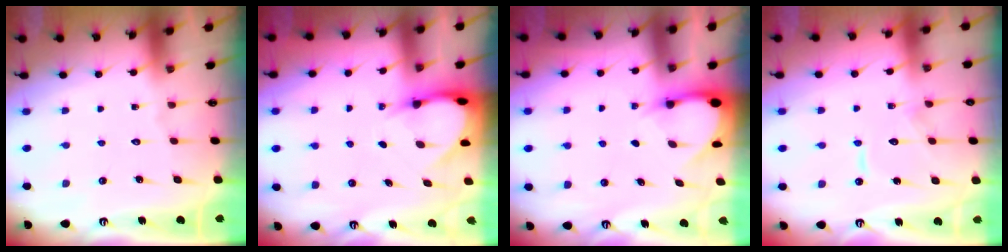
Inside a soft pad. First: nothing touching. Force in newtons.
{"total": 3.9, "press": 3.9, "slide": 0.5}
{"total": 3.1, "press": 3.1, "slide": 0.2}
{"total": 8.7, "press": 8.6, "slide": 0.7}